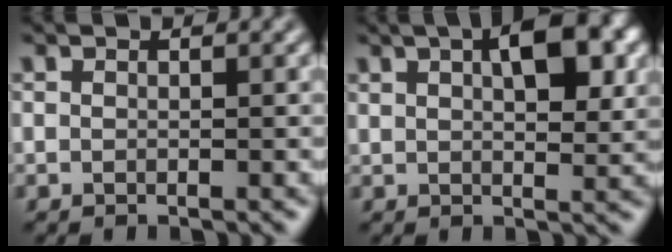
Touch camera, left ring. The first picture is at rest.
{"total": 6.7, "force": [2.6, 2.7, 5.5], "torque": [-0.075, 0.020, 0.030]}